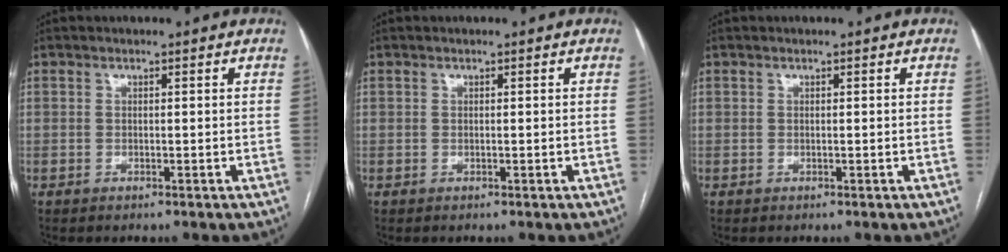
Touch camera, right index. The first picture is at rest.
{"total": 0.0}
{"total": 0.0}